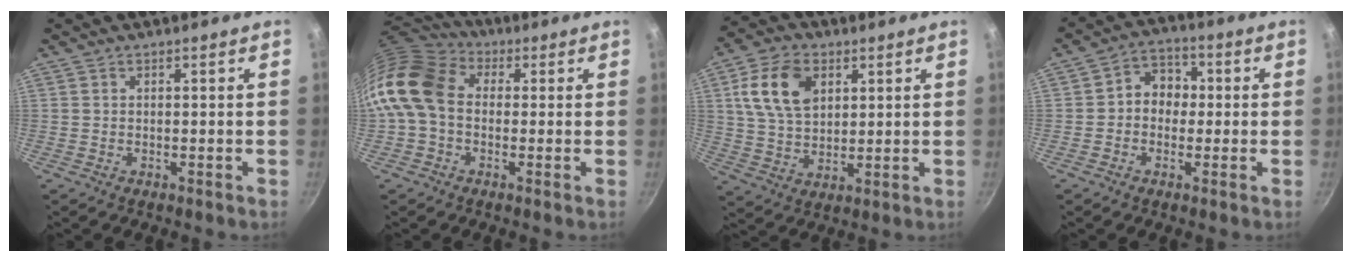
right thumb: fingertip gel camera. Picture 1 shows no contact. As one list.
[{"total": 13.8, "force": [0.4, 10.5, 9.1], "torque": [-0.161, 0.027, -0.013]}, {"total": 12.6, "force": [4.2, 8.3, 8.5], "torque": [-0.139, -0.003, 0.078]}, {"total": 7.0, "force": [0.0, 5.9, 3.9], "torque": [-0.021, 0.018, -0.014]}]